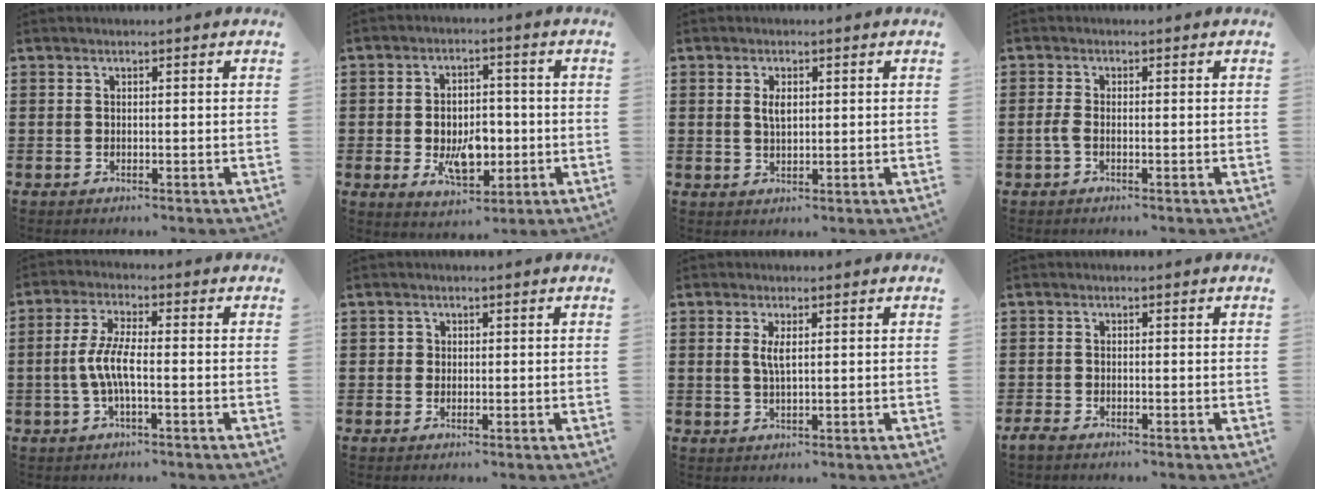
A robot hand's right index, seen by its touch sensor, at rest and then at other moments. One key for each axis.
{"total": 7.1, "fx": -1.3, "fy": 4.5, "fz": 5.4, "tx": -0.086, "ty": -0.002, "tz": -0.028}
{"total": 2.5, "fx": 0.7, "fy": 1.2, "fz": 2.1, "tx": -0.044, "ty": 0.007, "tz": 0.012}
{"total": 1.5, "fx": -0.6, "fy": 0.5, "fz": 1.3, "tx": -0.031, "ty": -0.003, "tz": -0.014}
{"total": 5.4, "fx": -1.1, "fy": 1.3, "fz": 5.1, "tx": -0.125, "ty": -0.007, "tz": -0.033}
{"total": 1.1, "fx": 0.2, "fy": 1.0, "fz": 0.2, "tx": -0.008, "ty": 0.004, "tz": 0.003}
{"total": 2.6, "fx": 0.8, "fy": 0.7, "fz": 2.4, "tx": -0.049, "ty": 0.005, "tz": 0.011}
{"total": 1.2, "fx": -1.1, "fy": 0.2, "fz": 0.2, "tx": -0.008, "ty": 0.000, "tz": -0.022}